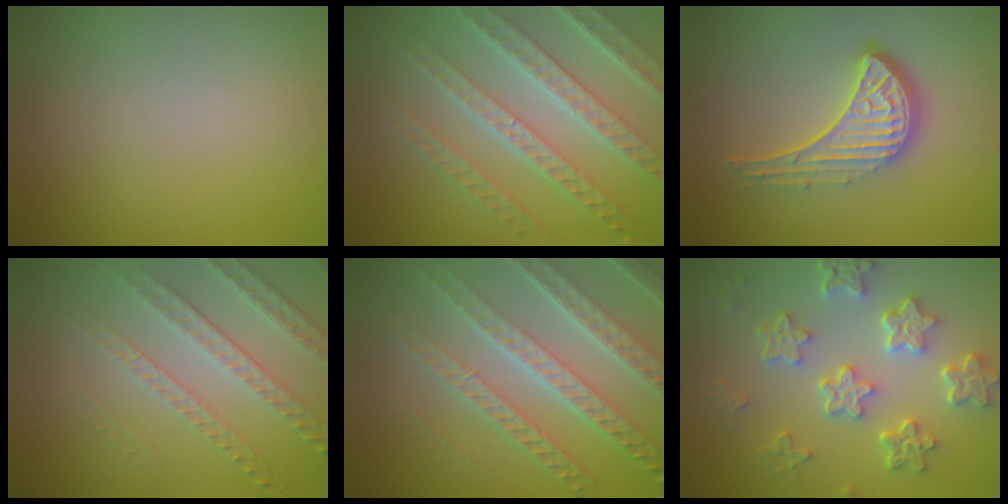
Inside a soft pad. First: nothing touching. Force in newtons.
{"total": 6.9, "press": 5.3, "slide": 4.4}
{"total": 4.6, "press": 3.3, "slide": 3.2}
{"total": 3.6, "press": 3.2, "slide": 1.6}
{"total": 8.0, "press": 5.4, "slide": 5.9}
{"total": 5.9, "press": 4.6, "slide": 3.7}